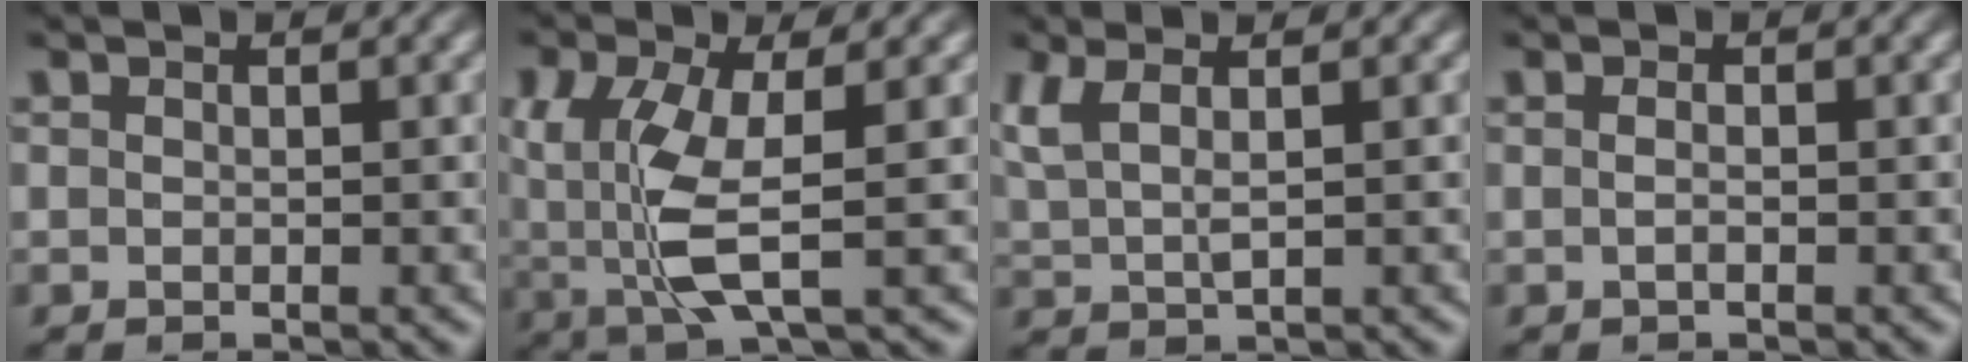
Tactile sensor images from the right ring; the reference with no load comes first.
{"total": 5.7, "force": [-0.3, 2.5, 5.1], "torque": [-0.114, -0.027, 0.011]}
{"total": 3.6, "force": [1.4, 1.8, 2.8], "torque": [-0.072, -0.005, 0.033]}
{"total": 0.9, "force": [-0.6, -0.3, 0.7], "torque": [-0.015, -0.007, -0.009]}